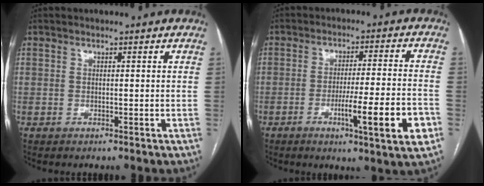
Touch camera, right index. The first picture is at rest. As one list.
[{"total": 13.3, "force": [-5.1, -0.8, 12.3], "torque": [-0.211, -0.018, -0.085]}]